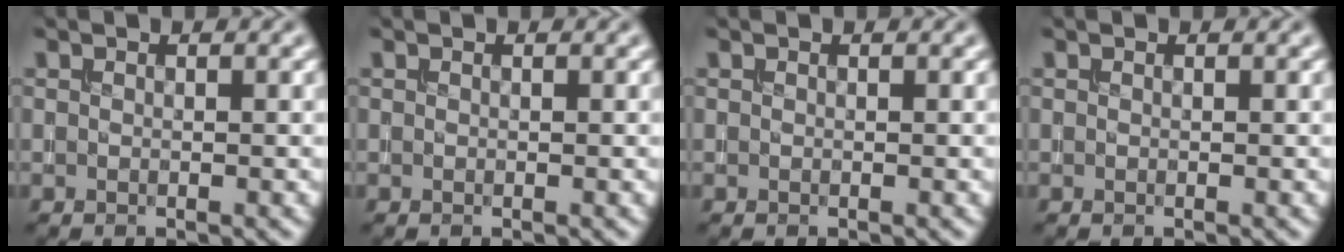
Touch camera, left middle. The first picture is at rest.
{"total": 0.0}
{"total": 0.0}
{"total": 0.0}